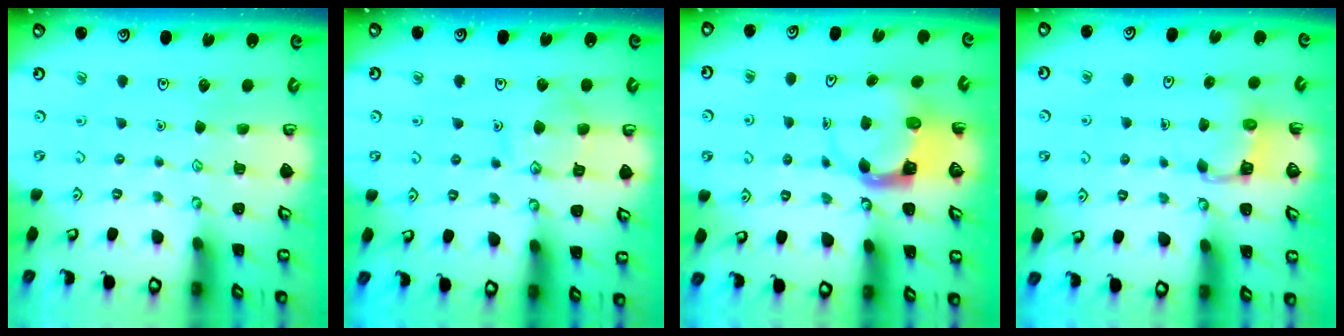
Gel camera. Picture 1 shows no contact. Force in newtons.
{"total": 10.2, "press": 10.1, "slide": 0.9}
{"total": 3.7, "press": 3.7, "slide": 0.5}
{"total": 3.5, "press": 3.5, "slide": 0.2}